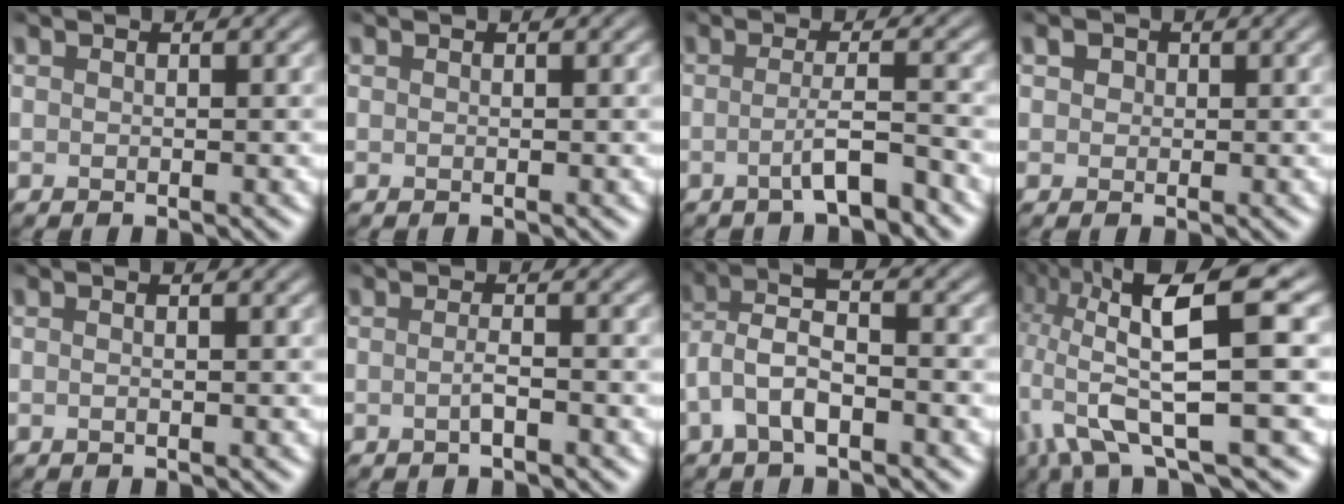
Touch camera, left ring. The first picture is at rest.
{"total": 0.0}
{"total": 3.0, "force": [-1.2, 0.5, 2.7], "torque": [-0.042, 0.007, -0.029]}
{"total": 1.0, "force": [0.3, 0.9, 0.3], "torque": [-0.003, 0.001, 0.004]}
{"total": 1.6, "force": [0.4, 0.7, 1.4], "torque": [-0.006, -0.010, -0.017]}
{"total": 1.3, "force": [-0.4, 0.3, 1.2], "torque": [-0.020, 0.001, -0.011]}
{"total": 4.4, "force": [-1.2, 1.9, 3.8], "torque": [-0.086, 0.012, -0.028]}
{"total": 11.6, "force": [0.6, 3.2, 11.1], "torque": [-0.227, -0.004, 0.019]}